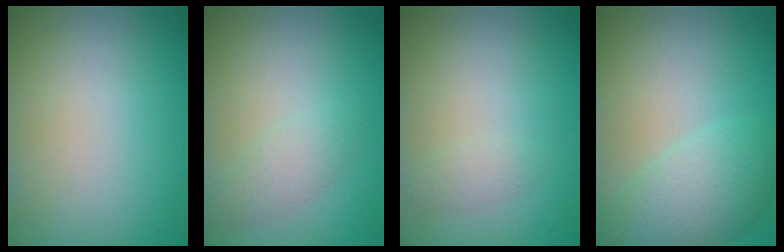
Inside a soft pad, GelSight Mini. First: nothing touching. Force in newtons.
{"total": 1.8, "press": 1.8, "slide": 0.1}
{"total": 0.9, "press": 0.9, "slide": 0.0}
{"total": 4.6, "press": 4.6, "slide": 0.3}